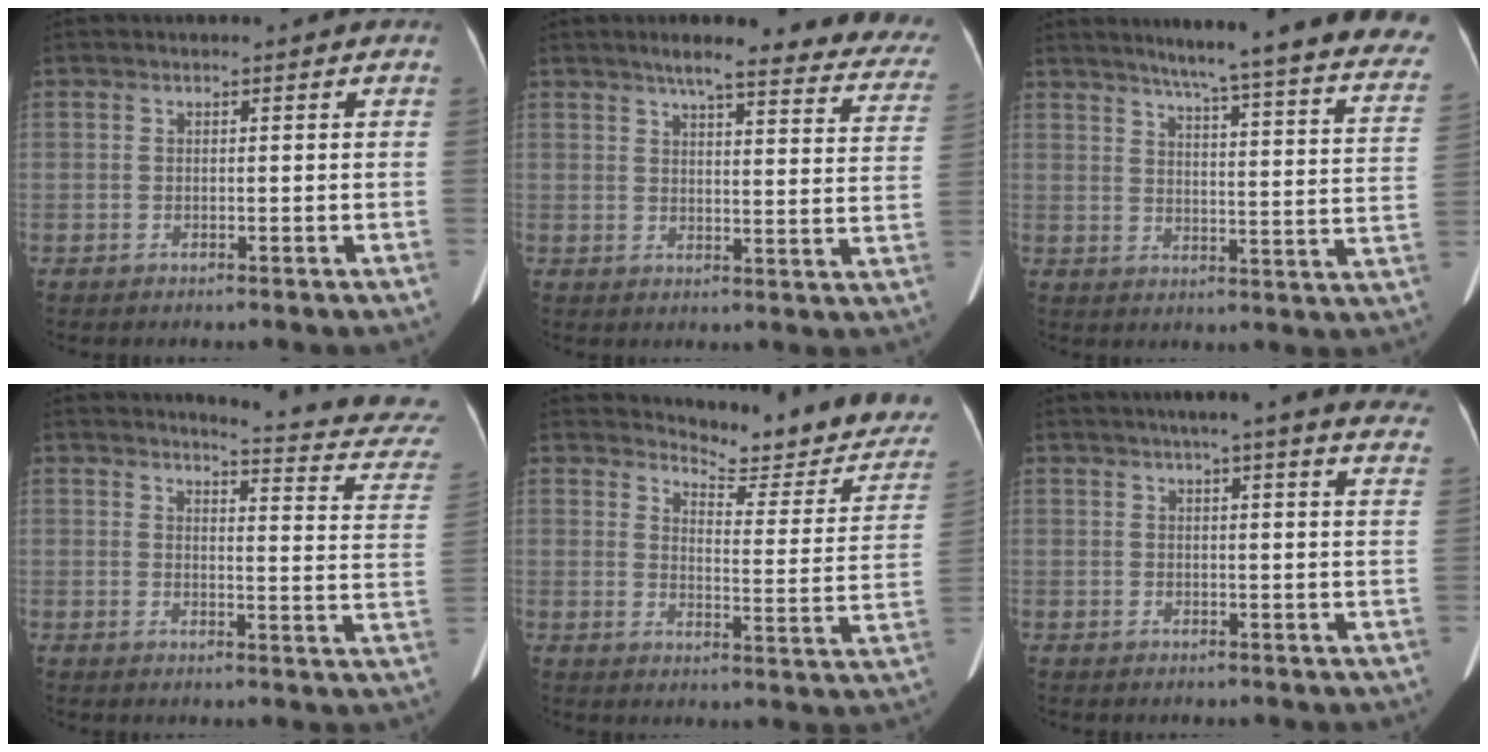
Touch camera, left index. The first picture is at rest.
{"total": 21.9, "force": [19.2, 3.4, 10.0], "torque": [-0.111, -0.030, 0.212]}
{"total": 28.2, "force": [24.7, 0.9, 13.7], "torque": [-0.171, -0.082, 0.288]}
{"total": 13.4, "force": [13.0, -0.1, 3.3], "torque": [-0.031, -0.092, 0.124]}
{"total": 15.9, "force": [15.2, 2.6, 4.0], "torque": [-0.044, -0.079, 0.167]}
{"total": 19.6, "force": [17.1, 0.8, 9.5], "torque": [-0.124, -0.018, 0.189]}